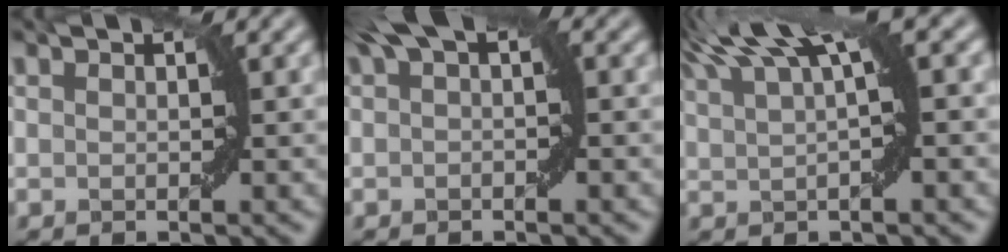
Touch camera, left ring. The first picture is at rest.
{"total": 2.9, "force": [1.1, 1.0, 2.5], "torque": [-0.033, 0.014, 0.011]}
{"total": 6.7, "force": [3.7, 1.6, 5.3], "torque": [-0.082, 0.025, 0.064]}